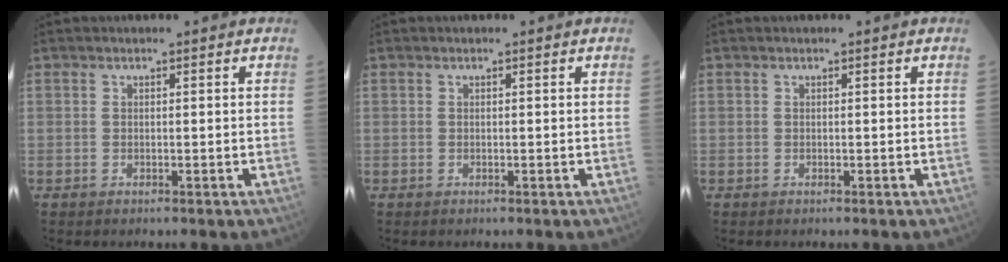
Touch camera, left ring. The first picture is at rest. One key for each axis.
{"total": 0.0}
{"total": 0.0}